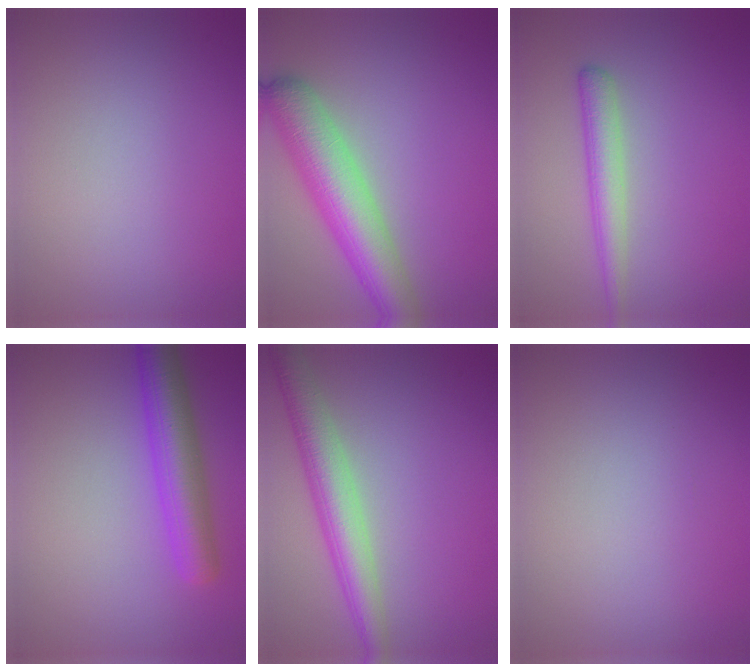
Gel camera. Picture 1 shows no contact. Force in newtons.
{"total": 7.5, "press": 7.5, "slide": 0.3}
{"total": 2.8, "press": 2.8, "slide": 0.1}
{"total": 5.3, "press": 5.3, "slide": 0.3}
{"total": 5.1, "press": 5.1, "slide": 0.2}
{"total": 0.0}